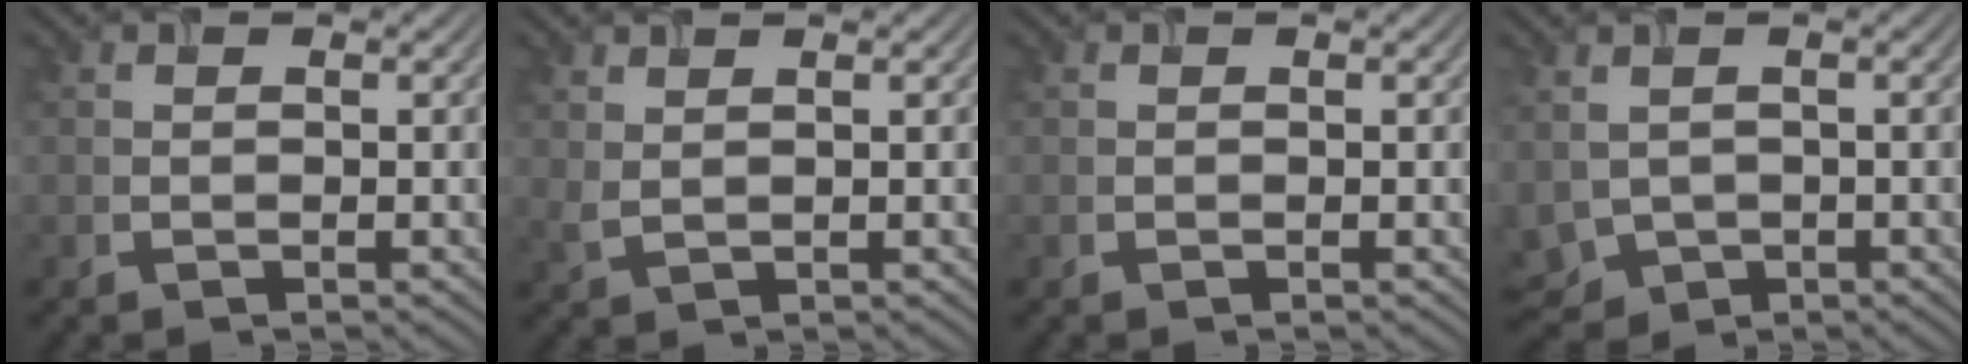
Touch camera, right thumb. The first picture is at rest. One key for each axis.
{"total": 1.5, "fx": 1.1, "fy": 0.4, "fz": 0.9, "tx": -0.031, "ty": -0.001, "tz": 0.028}
{"total": 0.0}
{"total": 4.3, "fx": -0.6, "fy": 3.2, "fz": 2.7, "tx": -0.080, "ty": -0.015, "tz": -0.011}